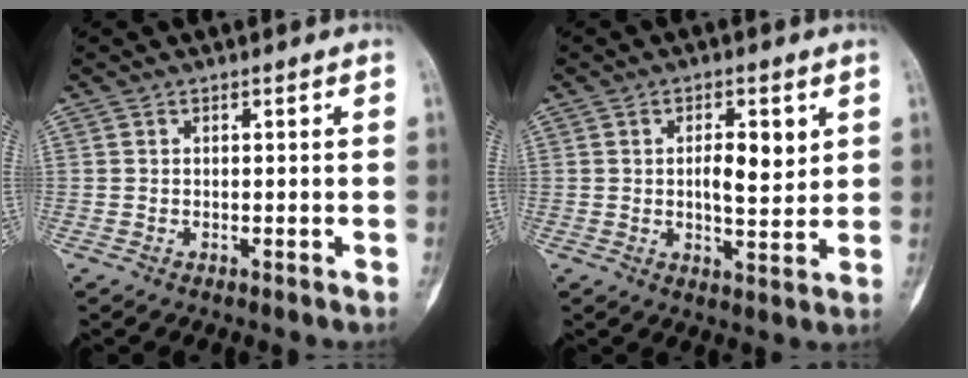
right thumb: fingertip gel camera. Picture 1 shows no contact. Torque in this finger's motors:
{"motor_torque": [0.34, 0.34, -0.09, 0.22, 0.05]}